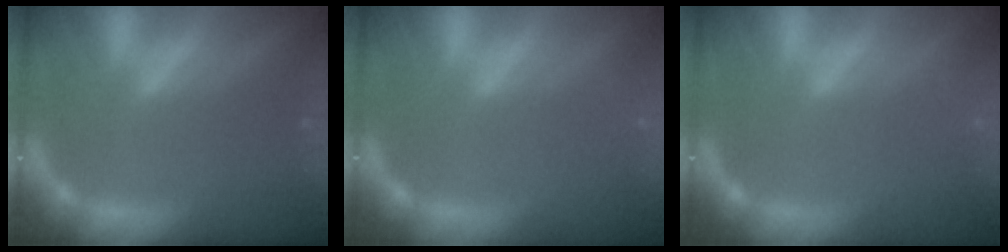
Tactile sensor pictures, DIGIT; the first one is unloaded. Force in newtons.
{"total": 1.4}
{"total": 2.4}